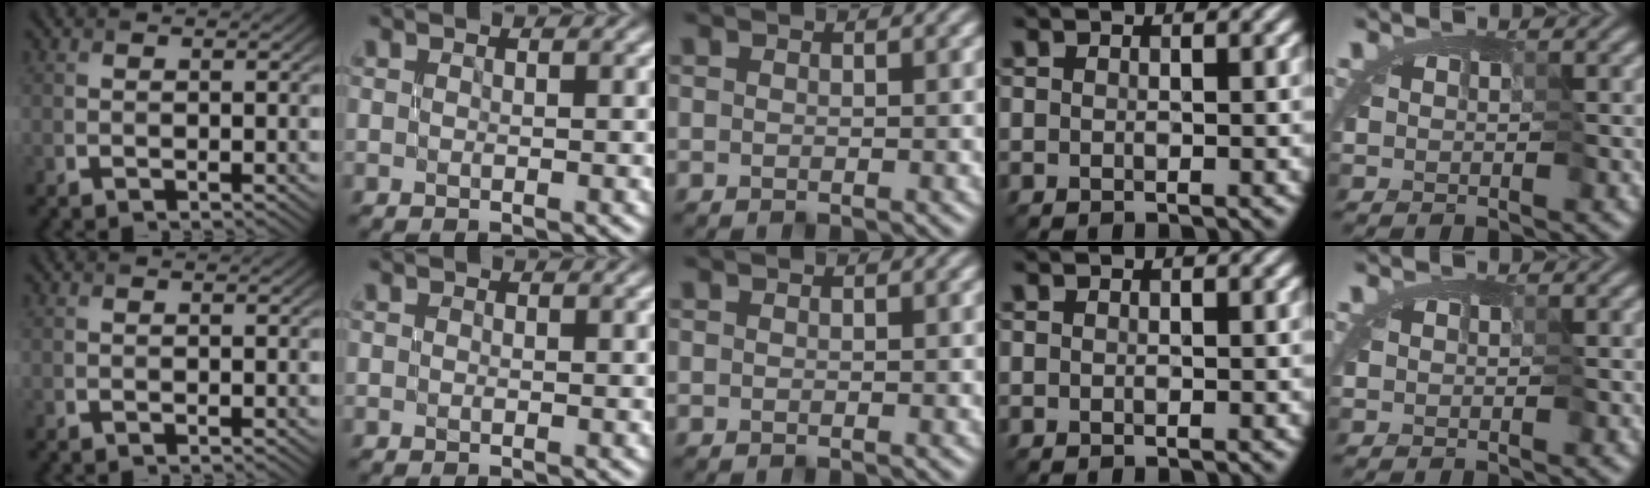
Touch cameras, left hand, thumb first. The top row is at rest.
{}